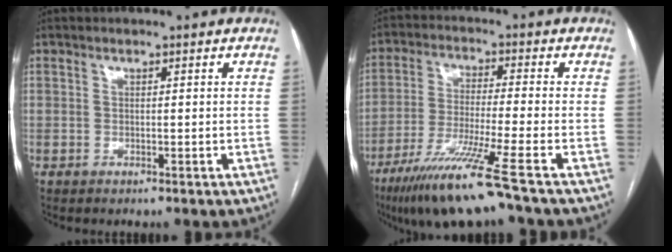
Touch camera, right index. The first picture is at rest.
{"total": 12.2, "force": [-8.2, -1.7, 8.8], "torque": [-0.168, -0.038, -0.148]}